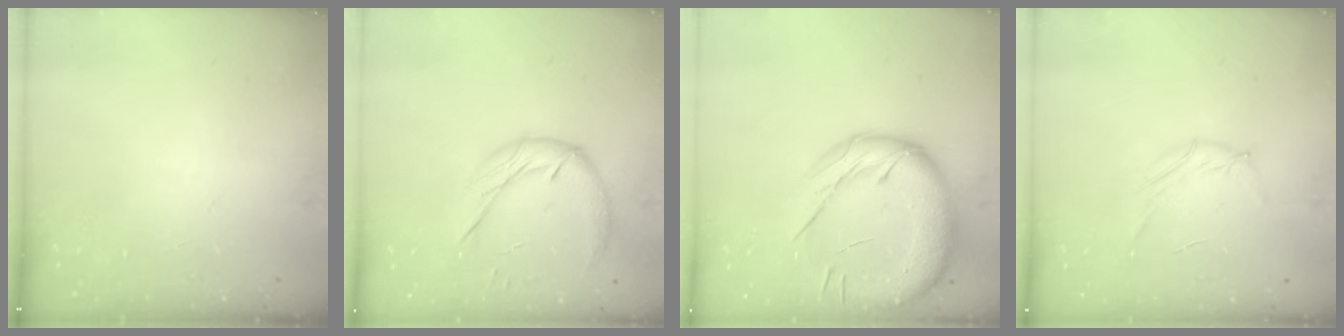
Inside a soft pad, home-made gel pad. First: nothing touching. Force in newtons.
{"total": 12.8, "press": 12.7, "slide": 1.5}
{"total": 24.5, "press": 24.0, "slide": 4.6}
{"total": 2.8, "press": 2.7, "slide": 0.7}